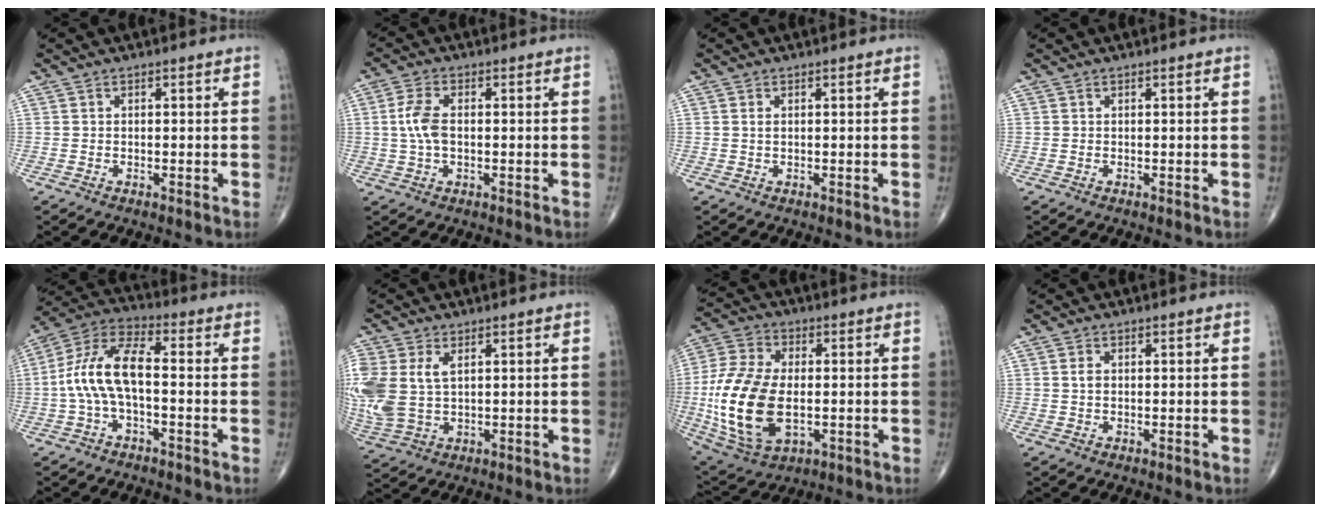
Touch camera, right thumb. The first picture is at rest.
{"total": 5.7, "force": [0.2, 3.0, 4.8], "torque": [-0.110, 0.006, 0.000]}
{"total": 0.9, "force": [0.2, 0.4, 0.7], "torque": [-0.017, 0.001, 0.006]}
{"total": 0.0}
{"total": 11.7, "force": [-1.2, 5.4, 10.4], "torque": [-0.216, 0.043, -0.031]}
{"total": 13.3, "force": [2.4, 8.6, 9.9], "torque": [-0.262, 0.000, 0.057]}
{"total": 20.0, "force": [-2.1, 11.5, 16.3], "torque": [-0.341, -0.007, -0.029]}
{"total": 1.6, "force": [0.2, 1.0, 1.2], "torque": [-0.021, 0.000, 0.006]}